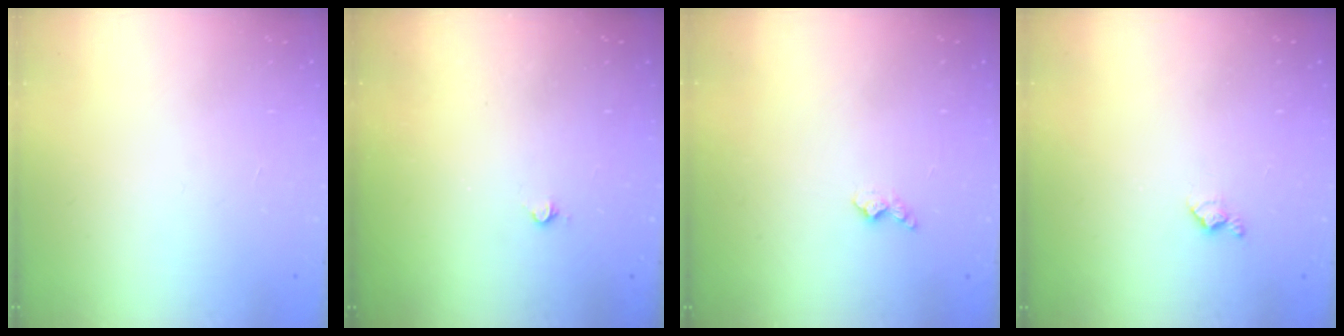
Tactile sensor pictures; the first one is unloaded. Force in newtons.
{"total": 2.7, "press": 2.7, "slide": 0.5}
{"total": 4.4, "press": 4.4, "slide": 0.6}
{"total": 3.9, "press": 3.8, "slide": 0.7}